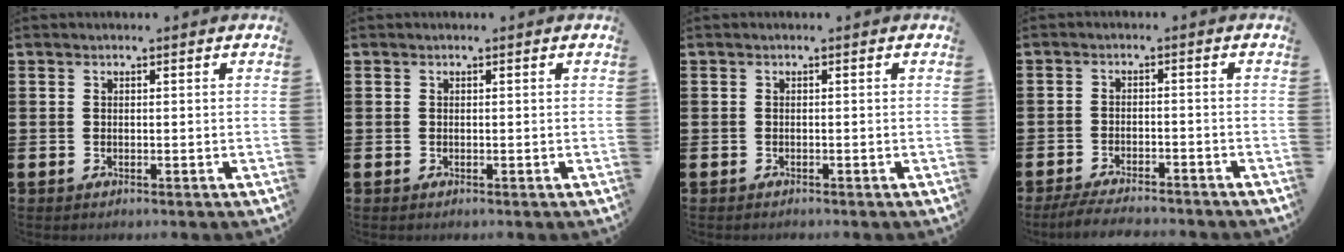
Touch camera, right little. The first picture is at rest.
{"total": 0.0}
{"total": 0.0}
{"total": 3.1, "force": [-3.0, 0.1, 1.0], "torque": [-0.016, 0.003, -0.058]}